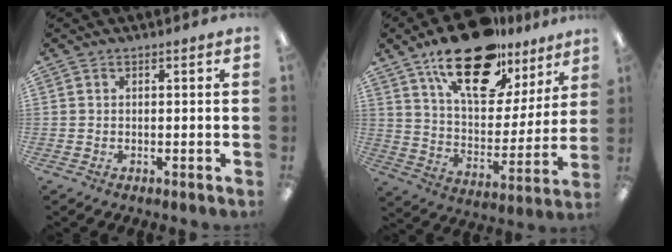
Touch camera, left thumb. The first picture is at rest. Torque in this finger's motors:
{"motor_torque": [0.78, 0.24, 1.72, -1.05, 0.16]}